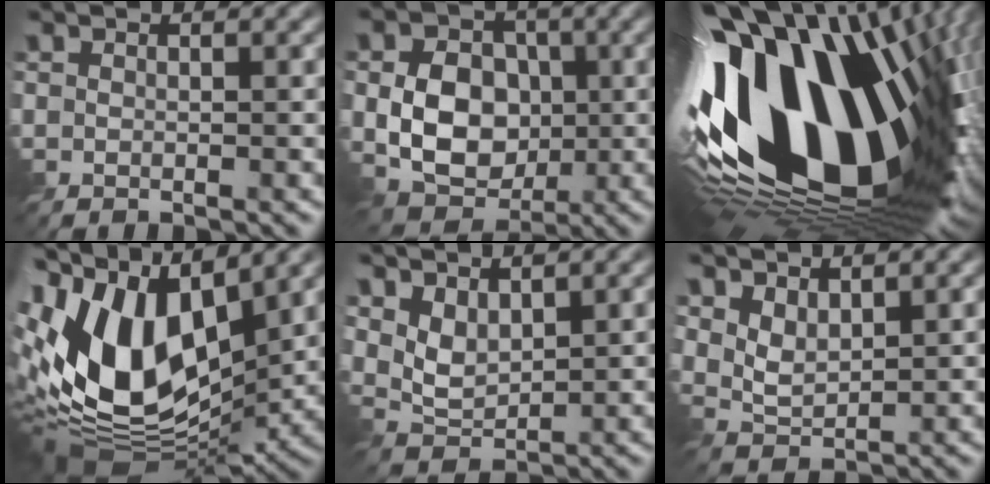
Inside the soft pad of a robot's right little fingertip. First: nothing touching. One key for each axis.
{"total": 7.6, "fx": -0.6, "fy": 5.8, "fz": 4.9, "tx": -0.087, "ty": -0.003, "tz": -0.020}
{"total": 21.6, "fx": 0.0, "fy": 10.7, "fz": 18.8, "tx": -0.347, "ty": -0.038, "tz": -0.005}
{"total": 15.3, "fx": 0.6, "fy": 8.7, "fz": 12.6, "tx": -0.259, "ty": 0.006, "tz": -0.010}
{"total": 3.2, "fx": 1.5, "fy": 1.9, "fz": 2.2, "tx": -0.054, "ty": -0.006, "tz": 0.030}
{"total": 2.8, "fx": 1.4, "fy": 1.6, "fz": 1.8, "tx": -0.045, "ty": -0.005, "tz": 0.030}